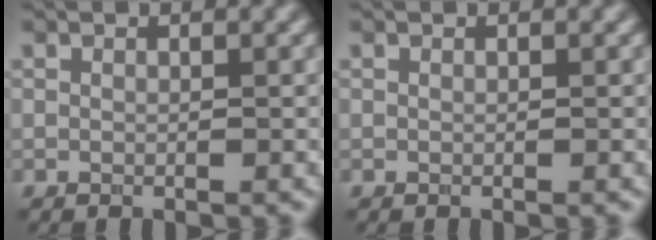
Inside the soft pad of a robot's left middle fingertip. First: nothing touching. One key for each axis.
{"total": 0.0}